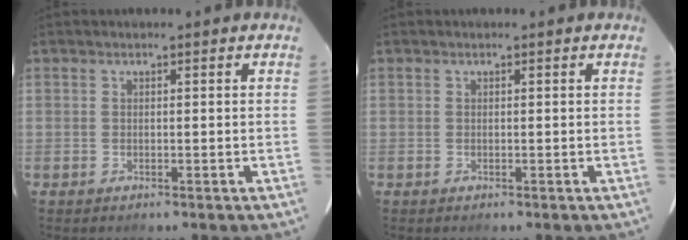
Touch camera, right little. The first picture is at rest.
{"total": 0.0}